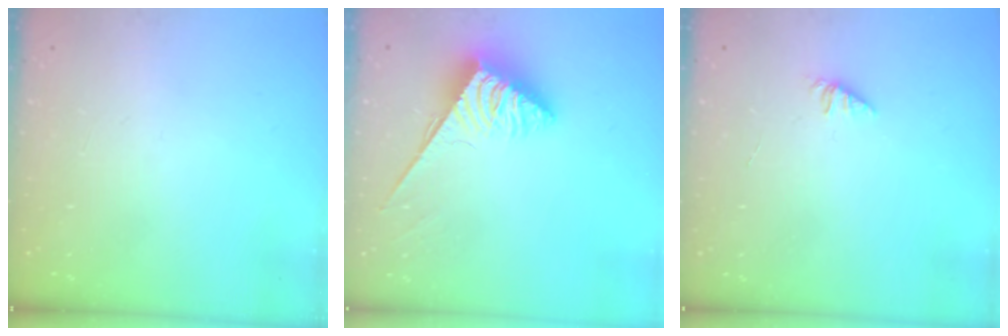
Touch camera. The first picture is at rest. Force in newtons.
{"total": 3.8, "press": 3.8, "slide": 0.3}
{"total": 1.8, "press": 1.7, "slide": 0.4}